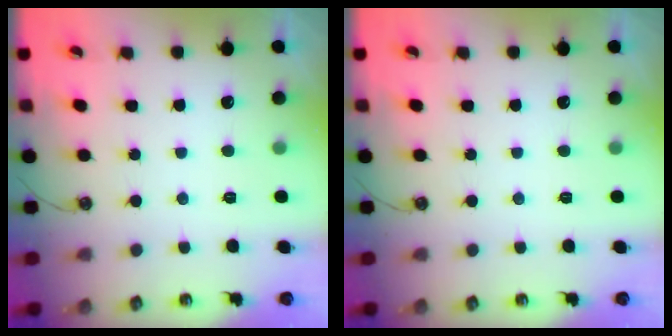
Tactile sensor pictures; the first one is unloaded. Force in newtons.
{"total": 0.0}